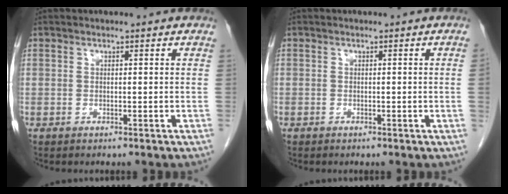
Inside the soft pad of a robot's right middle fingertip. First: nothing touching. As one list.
[{"total": 0.5, "force": [-0.1, -0.2, 0.5], "torque": [0.001, 0.003, -0.002]}]